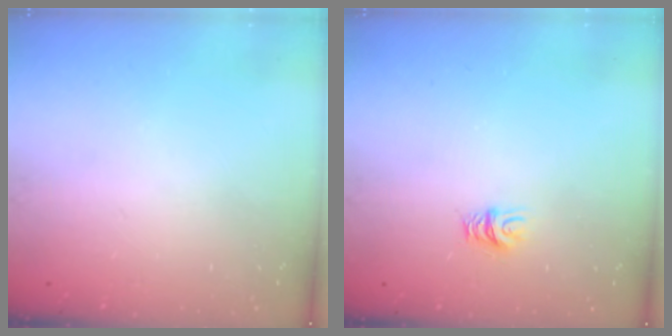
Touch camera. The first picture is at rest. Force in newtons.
{"total": 6.2, "press": 6.2, "slide": 0.5}